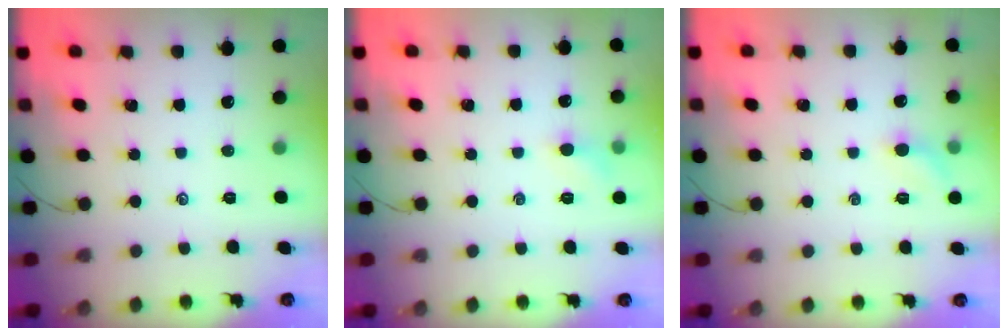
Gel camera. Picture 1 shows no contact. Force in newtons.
{"total": 5.4, "press": 5.1, "slide": 1.5}
{"total": 6.3, "press": 6.1, "slide": 1.6}